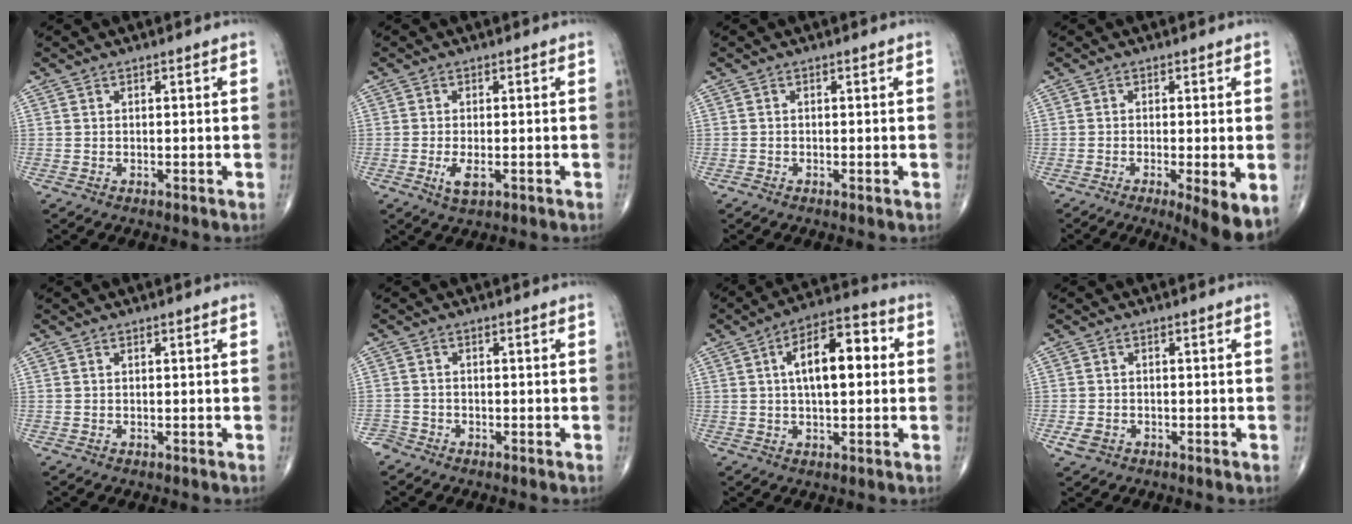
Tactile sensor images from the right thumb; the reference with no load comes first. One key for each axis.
{"total": 3.2, "fx": -1.0, "fy": 1.2, "fz": 2.8, "tx": -0.058, "ty": -0.007, "tz": -0.017}
{"total": 0.5, "fx": -0.3, "fy": 0.2, "fz": 0.4, "tx": -0.009, "ty": -0.002, "tz": -0.008}
{"total": 7.5, "fx": -2.5, "fy": 1.4, "fz": 6.9, "tx": -0.106, "ty": -0.019, "tz": -0.041}
{"total": 0.0}
{"total": 1.9, "fx": -1.5, "fy": 1.1, "fz": -0.3, "tx": 0.008, "ty": 0.004, "tz": -0.033}
{"total": 12.3, "fx": 1.9, "fy": 5.7, "fz": 10.7, "tx": -0.157, "ty": 0.024, "tz": 0.022}
{"total": 2.7, "fx": -1.1, "fy": 1.9, "fz": 1.5, "tx": -0.030, "ty": 0.002, "tz": -0.017}